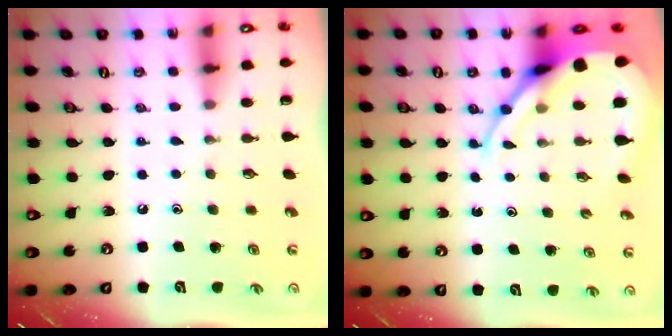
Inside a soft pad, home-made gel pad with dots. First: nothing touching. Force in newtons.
{"total": 10.4, "press": 10.4, "slide": 0.7}